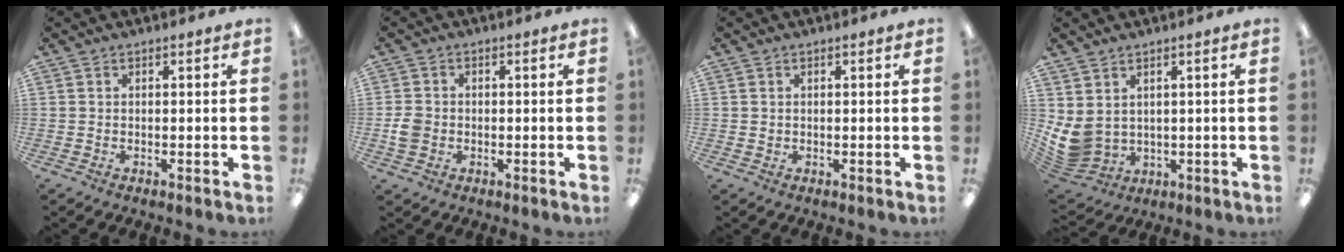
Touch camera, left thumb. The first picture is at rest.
{"total": 3.8, "force": [-0.7, 3.2, 1.8], "torque": [-0.028, 0.008, -0.012]}
{"total": 0.7, "force": [0.3, 0.6, 0.1], "torque": [-0.001, 0.004, 0.005]}
{"total": 6.3, "force": [1.6, 5.1, 3.4], "torque": [-0.103, -0.018, 0.031]}